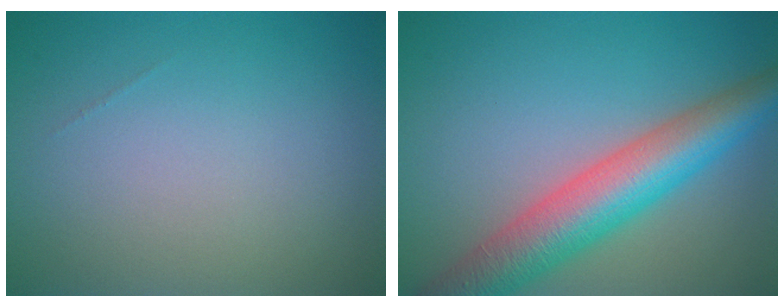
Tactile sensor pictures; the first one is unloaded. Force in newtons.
{"total": 7.9, "press": 7.9, "slide": 0.3}